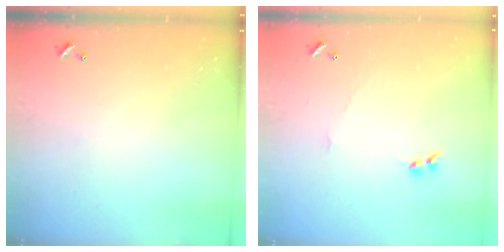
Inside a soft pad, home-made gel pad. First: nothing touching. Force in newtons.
{"total": 1.9, "press": 1.8, "slide": 0.5}